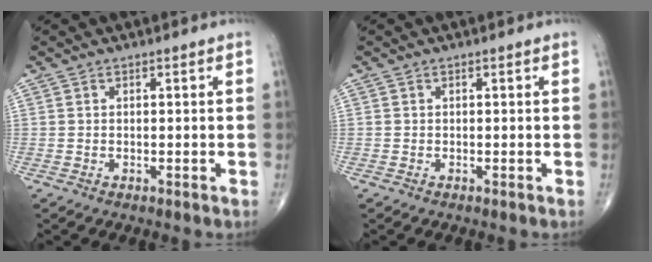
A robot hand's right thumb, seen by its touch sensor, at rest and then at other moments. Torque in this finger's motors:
{"motor_torque": [0.02, -0.16, -0.17, -0.11, -0.02]}